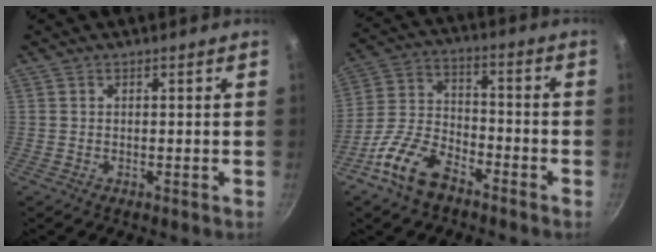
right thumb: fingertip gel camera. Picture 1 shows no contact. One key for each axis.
{"total": 12.3, "fx": -7.8, "fy": 6.4, "fz": 7.0, "tx": -0.125, "ty": 0.057, "tz": -0.161}